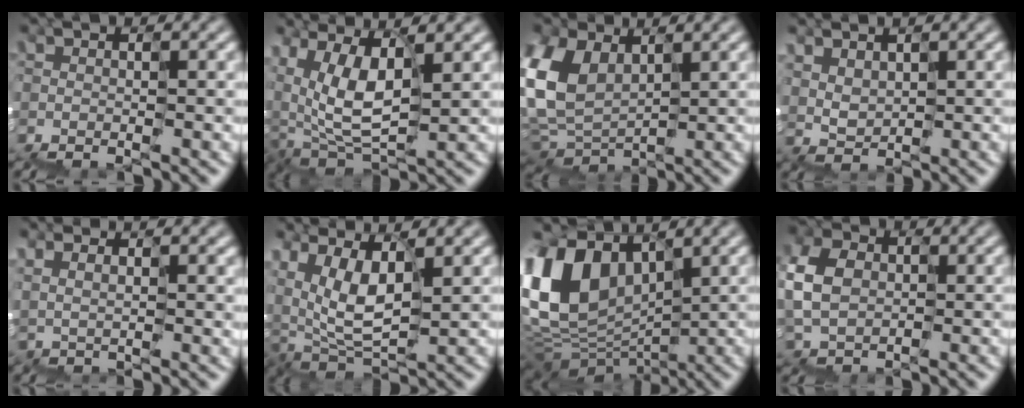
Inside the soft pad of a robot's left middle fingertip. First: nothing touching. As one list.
[{"total": 4.8, "force": [2.4, 2.9, 3.0], "torque": [-0.071, 0.011, 0.049]}, {"total": 4.4, "force": [2.1, 3.7, 1.4], "torque": [-0.074, 0.018, 0.038]}, {"total": 2.1, "force": [1.9, 0.9, -0.6], "torque": [0.013, 0.020, 0.040]}, {"total": 1.9, "force": [1.8, -0.4, -0.5], "torque": [0.013, 0.010, 0.035]}, {"total": 5.2, "force": [3.0, 2.7, 3.2], "torque": [-0.073, 0.012, 0.062]}, {"total": 6.7, "force": [3.8, 4.8, 2.7], "torque": [-0.080, 0.014, 0.077]}, {"total": 3.5, "force": [0.8, 3.2, 1.1], "torque": [-0.040, 0.024, 0.010]}]